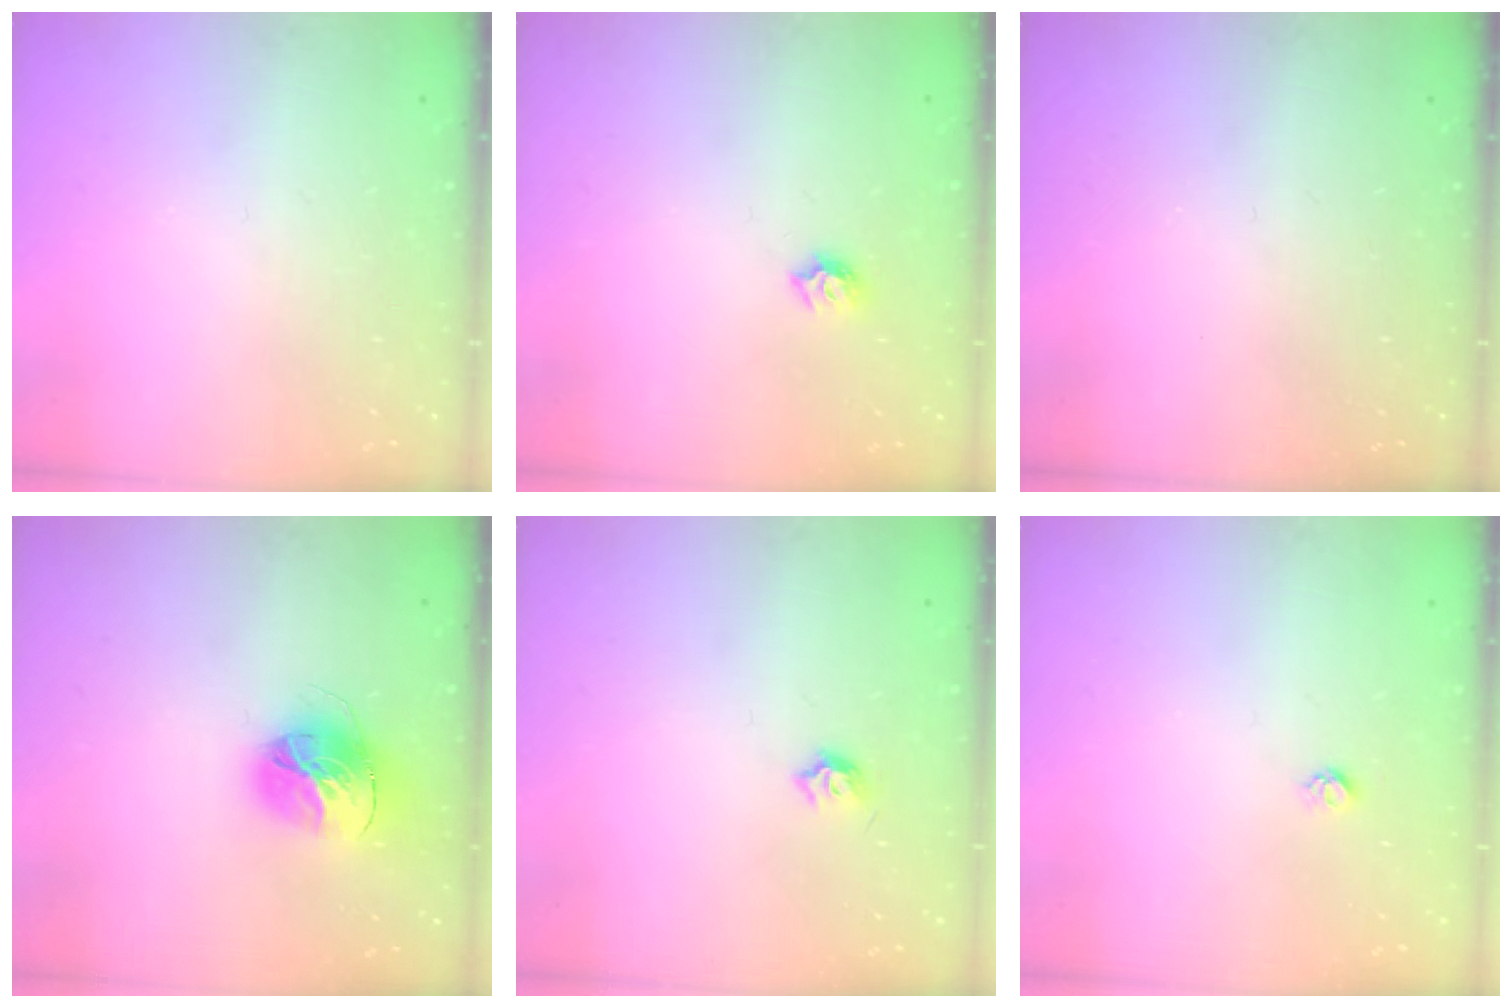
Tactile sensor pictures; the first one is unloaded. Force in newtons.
{"total": 5.7, "press": 5.6, "slide": 0.8}
{"total": 0.0}
{"total": 16.1, "press": 16.0, "slide": 1.7}
{"total": 4.0, "press": 3.9, "slide": 0.7}
{"total": 3.3, "press": 3.3, "slide": 0.5}